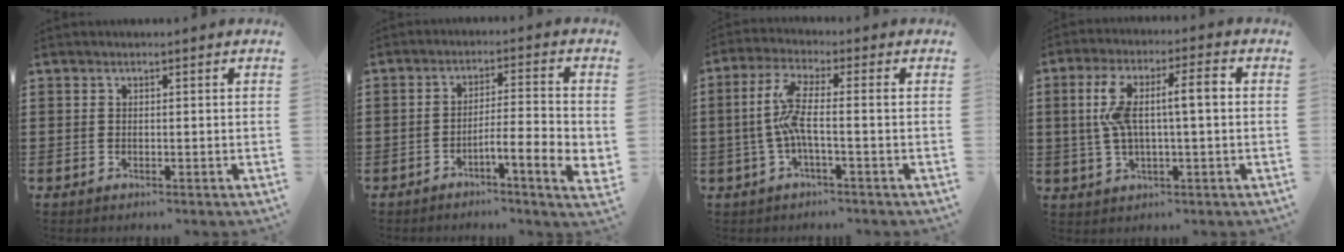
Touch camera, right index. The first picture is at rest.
{"total": 6.0, "force": [-2.8, 0.7, 5.2], "torque": [-0.085, -0.004, -0.048]}
{"total": 6.7, "force": [-1.0, 1.1, 6.5], "torque": [-0.146, -0.010, -0.028]}
{"total": 8.6, "force": [0.9, 2.2, 8.3], "torque": [-0.168, 0.006, 0.006]}